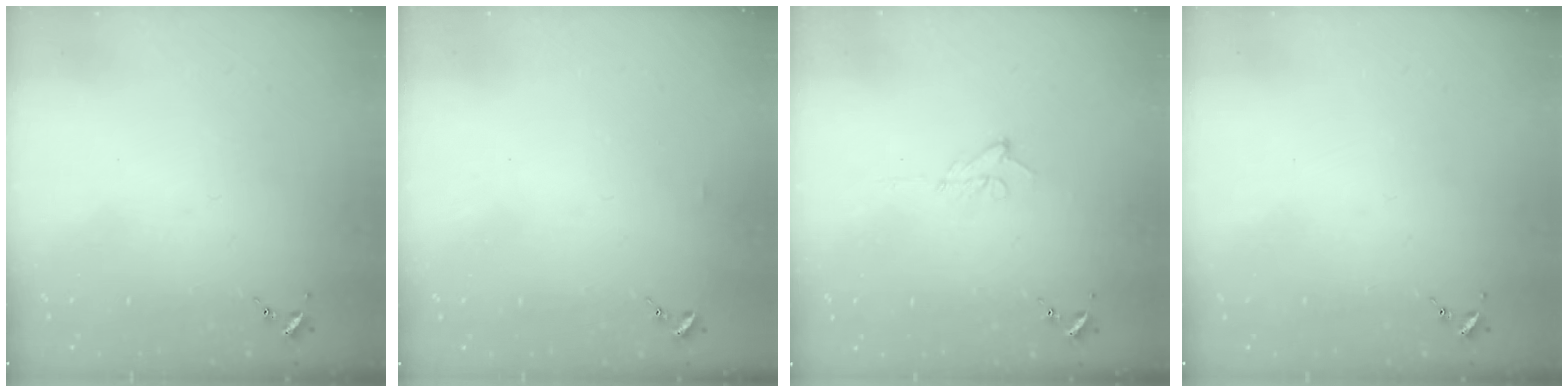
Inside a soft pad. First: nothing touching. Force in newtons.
{"total": 3.2, "press": 3.2, "slide": 0.4}
{"total": 6.5, "press": 6.5, "slide": 0.8}
{"total": 0.0}